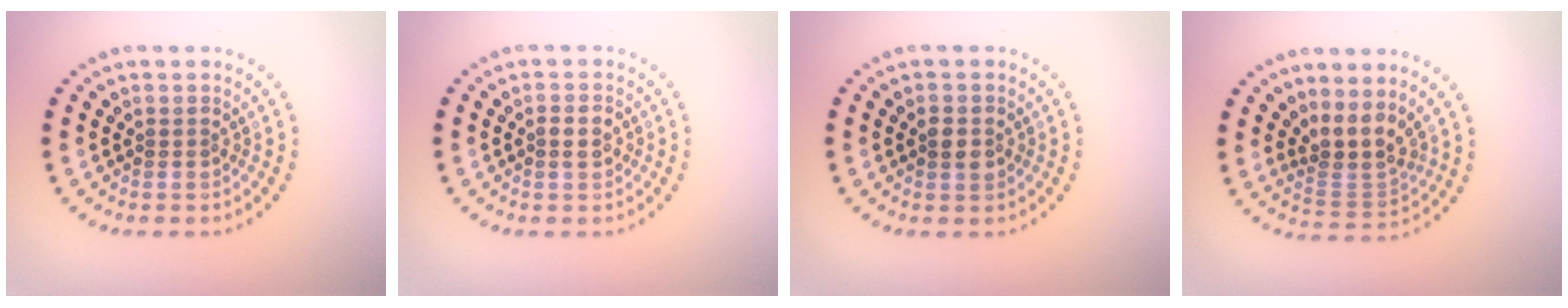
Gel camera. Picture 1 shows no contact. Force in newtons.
{"total": 1.6, "press": 1.5, "slide": 0.4}
{"total": 2.1, "press": 2.1, "slide": 0.1}
{"total": 3.4, "press": 2.6, "slide": 2.2}